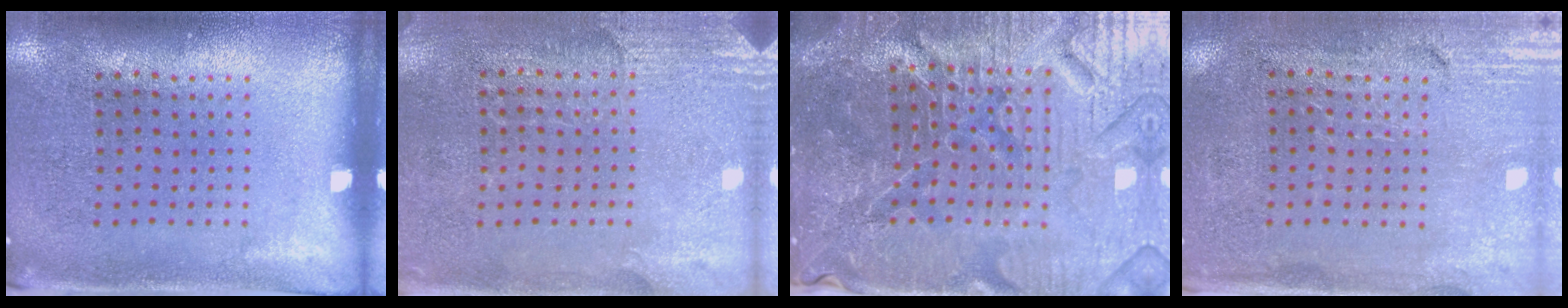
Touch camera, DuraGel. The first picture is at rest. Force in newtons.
{"total": 2.7, "press": 2.5, "slide": 1.1}
{"total": 6.2, "press": 5.7, "slide": 2.5}
{"total": 3.3, "press": 2.9, "slide": 1.5}